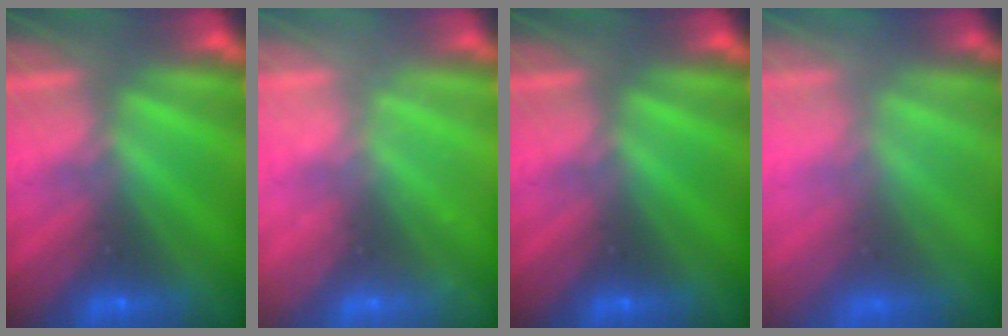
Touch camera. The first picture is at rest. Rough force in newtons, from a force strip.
{"total": 2.3}
{"total": 0.0}
{"total": 7.4}